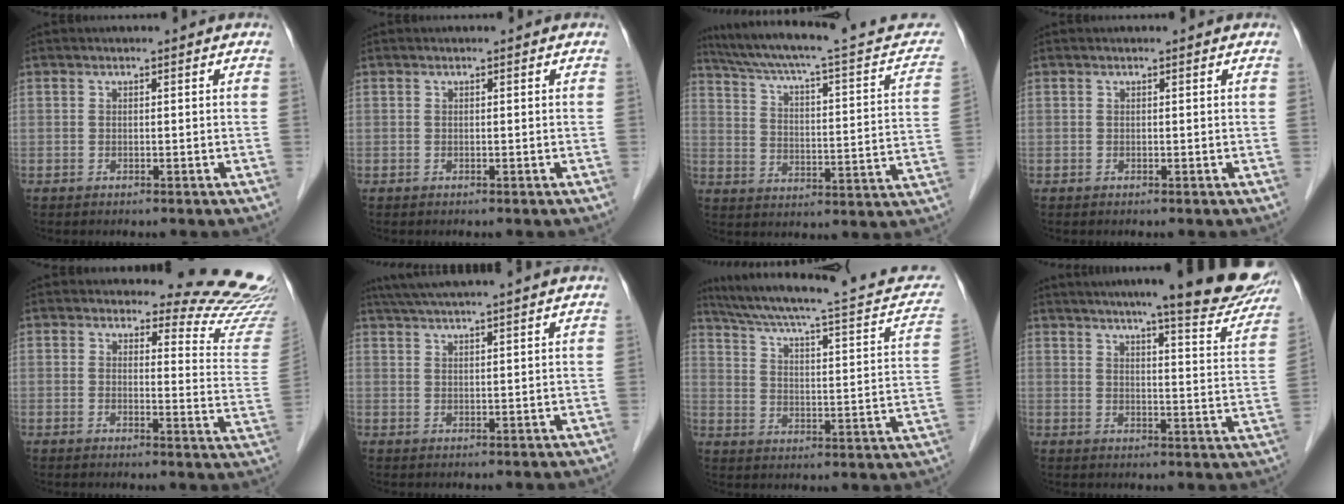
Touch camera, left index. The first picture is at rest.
{"total": 0.0}
{"total": 24.6, "force": [21.3, 2.8, 11.9], "torque": [-0.176, -0.012, 0.276]}
{"total": 0.0}
{"total": 13.0, "force": [12.9, 1.1, 1.3], "torque": [0.011, -0.124, 0.112]}
{"total": 13.4, "force": [11.8, -0.5, 6.4], "torque": [-0.115, 0.041, 0.164]}
{"total": 25.8, "force": [23.0, 2.5, 11.4], "torque": [-0.171, -0.026, 0.300]}
{"total": 19.7, "force": [16.4, 1.7, 10.8], "torque": [-0.138, -0.026, 0.199]}